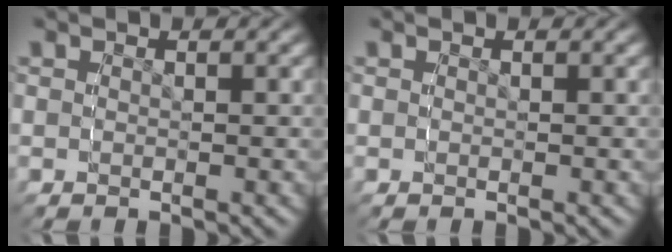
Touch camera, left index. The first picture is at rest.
{"total": 0.0}